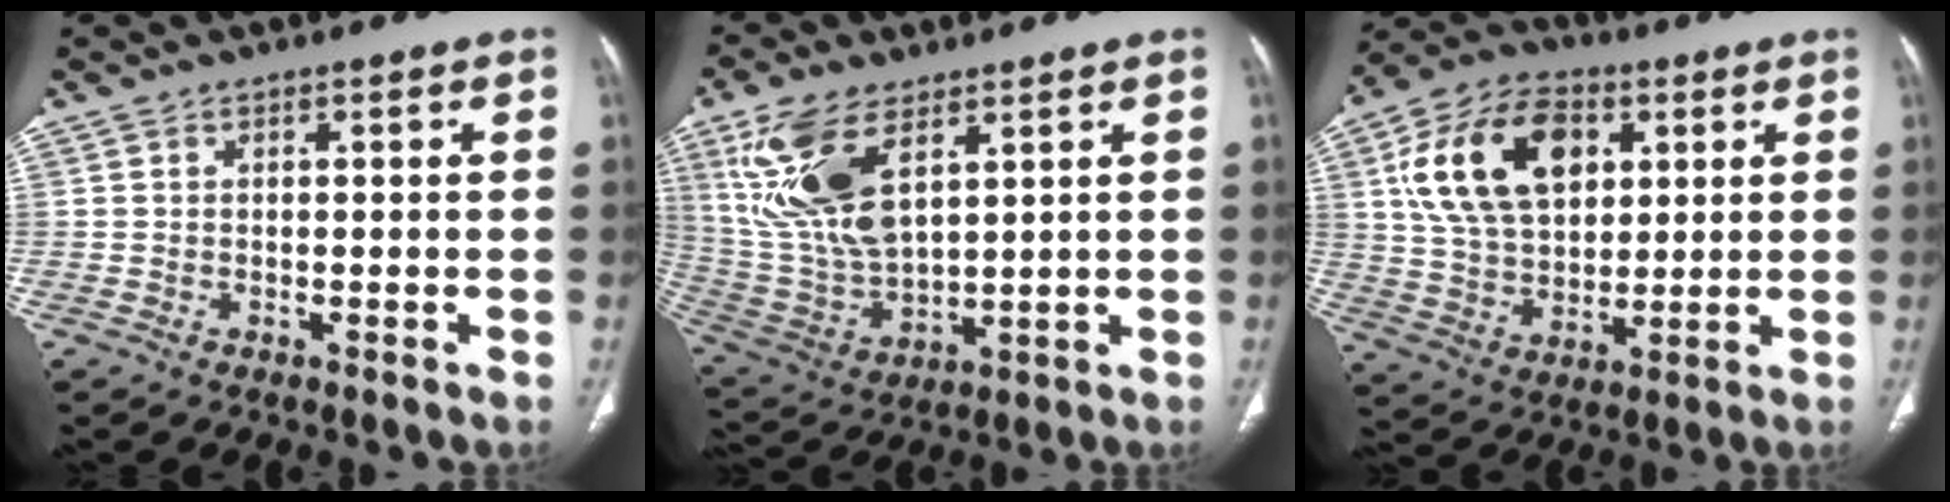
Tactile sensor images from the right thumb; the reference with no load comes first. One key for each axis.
{"total": 15.9, "fx": 7.0, "fy": 7.6, "fz": 12.1, "tx": -0.247, "ty": -0.022, "tz": 0.151}
{"total": 19.1, "fx": 6.0, "fy": 12.4, "fz": 13.3, "tx": -0.214, "ty": -0.002, "tz": 0.111}